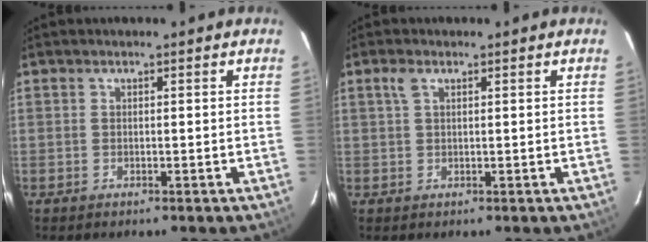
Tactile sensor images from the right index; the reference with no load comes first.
{"total": 1.8, "force": [0.9, 0.9, 1.3], "torque": [-0.030, 0.006, 0.018]}